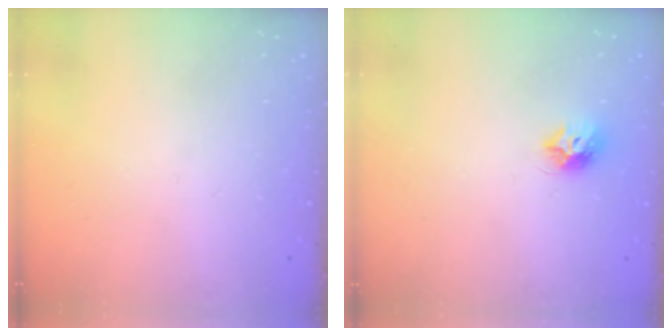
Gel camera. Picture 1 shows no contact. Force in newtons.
{"total": 7.4, "press": 7.4, "slide": 0.2}